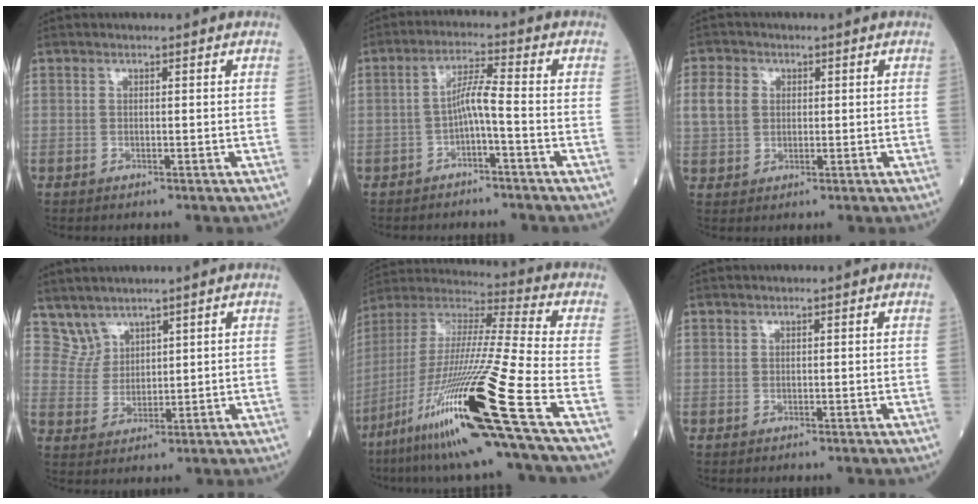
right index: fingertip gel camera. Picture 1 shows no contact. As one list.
[{"total": 4.2, "force": [-1.6, 0.0, 3.9], "torque": [-0.075, 0.015, -0.028]}, {"total": 4.7, "force": [1.1, 3.8, 2.5], "torque": [-0.061, 0.012, 0.022]}, {"total": 3.8, "force": [3.3, 1.8, -0.5], "torque": [0.010, 0.007, 0.075]}, {"total": 25.8, "force": [-12.5, -0.9, 22.6], "torque": [-0.435, -0.050, -0.232]}, {"total": 0.0}]